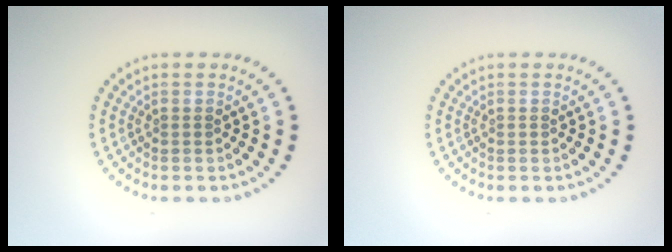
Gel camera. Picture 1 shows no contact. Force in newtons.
{"total": 0.0}